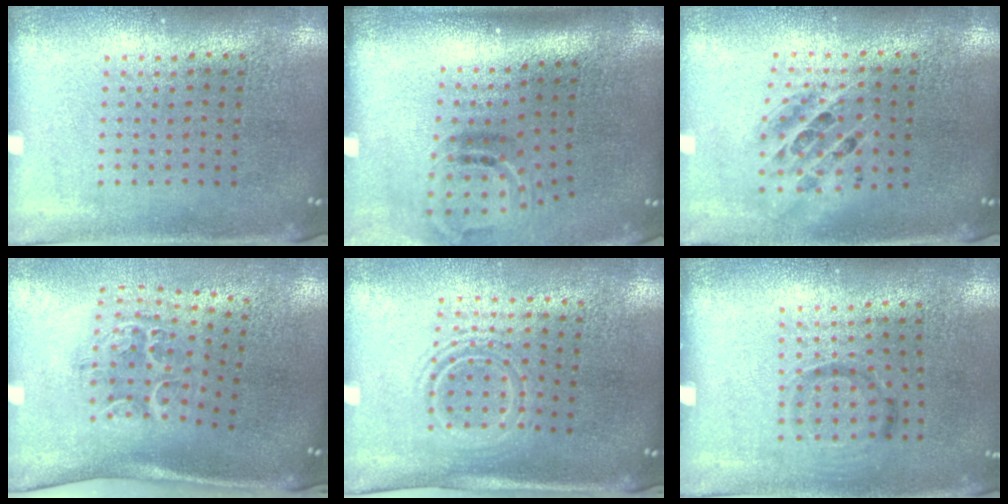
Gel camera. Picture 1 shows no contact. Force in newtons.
{"total": 2.0, "press": 1.2, "slide": 1.6}
{"total": 1.3, "press": 1.1, "slide": 0.6}
{"total": 1.5, "press": 1.3, "slide": 0.8}
{"total": 1.6, "press": 1.2, "slide": 1.0}
{"total": 1.0, "press": 0.6, "slide": 0.8}